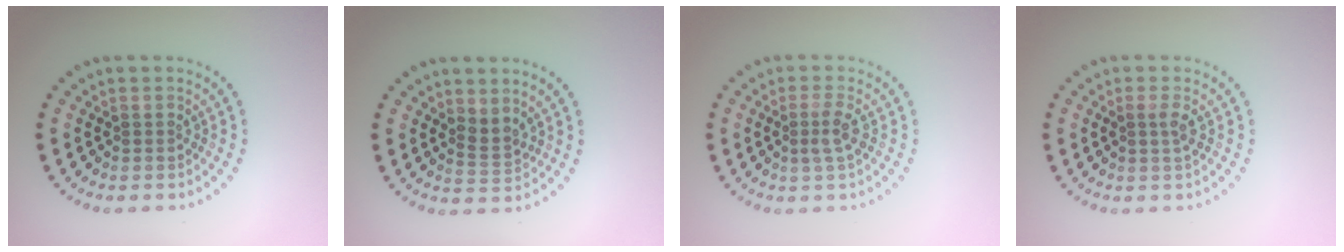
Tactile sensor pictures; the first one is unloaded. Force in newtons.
{"total": 1.8, "press": 1.3, "slide": 1.2}
{"total": 1.8, "press": 1.4, "slide": 1.2}
{"total": 1.1, "press": 0.8, "slide": 0.7}